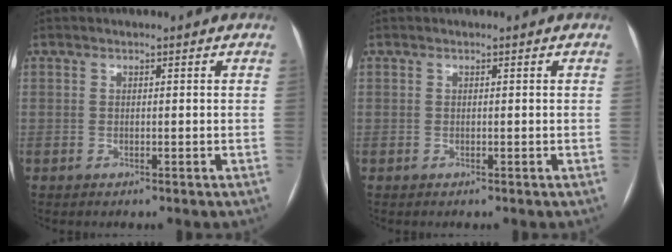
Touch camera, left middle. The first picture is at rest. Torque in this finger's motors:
{"motor_torque": [0.08, 0.08, 0.02, 0.01]}